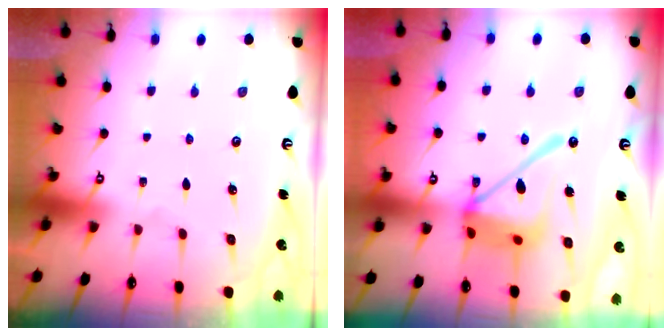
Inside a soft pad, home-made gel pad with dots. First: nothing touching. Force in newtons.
{"total": 17.9, "press": 17.8, "slide": 1.8}